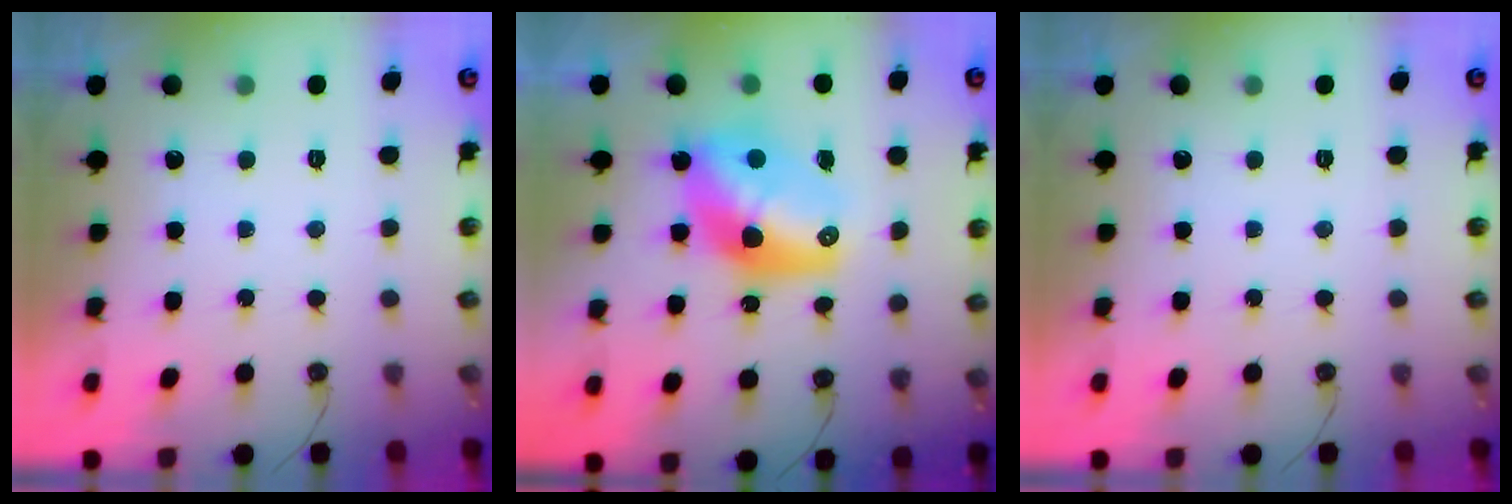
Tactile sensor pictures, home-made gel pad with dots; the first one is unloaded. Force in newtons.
{"total": 13.6, "press": 13.5, "slide": 1.2}
{"total": 0.0}